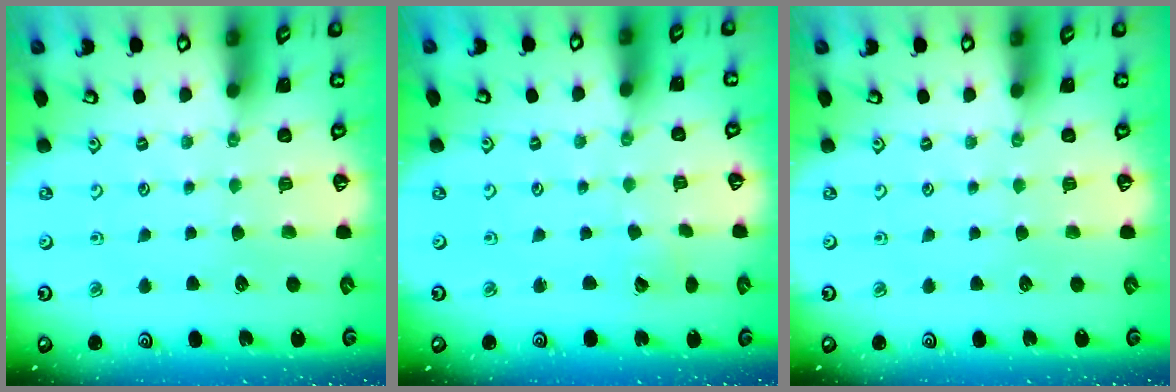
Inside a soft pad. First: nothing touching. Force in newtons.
{"total": 2.4, "press": 2.4, "slide": 0.2}
{"total": 0.0}